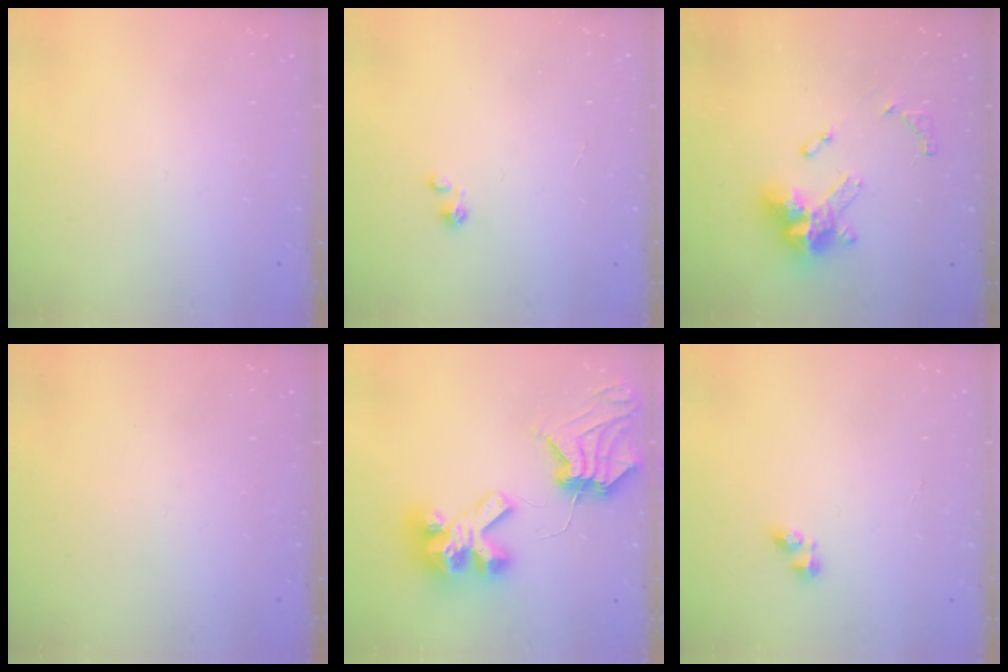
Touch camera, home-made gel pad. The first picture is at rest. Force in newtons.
{"total": 0.0}
{"total": 14.7, "press": 14.6, "slide": 1.6}
{"total": 0.0}
{"total": 12.0, "press": 11.9, "slide": 1.3}
{"total": 3.5, "press": 3.5, "slide": 0.4}